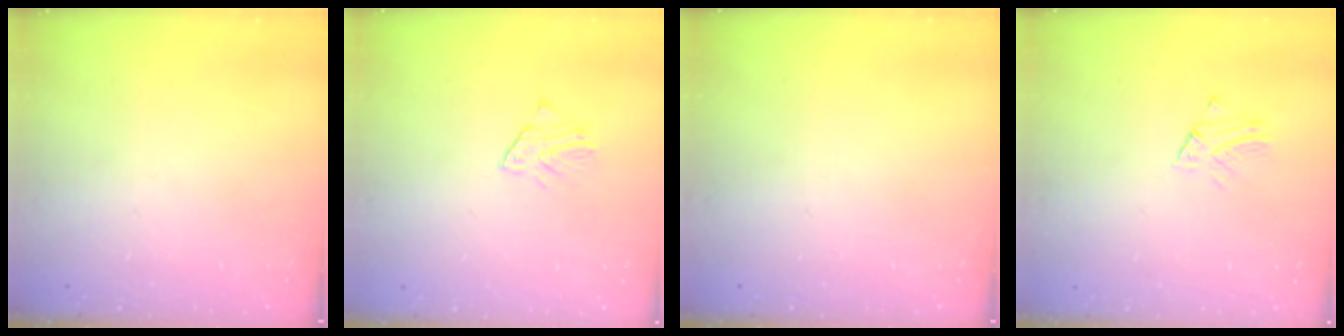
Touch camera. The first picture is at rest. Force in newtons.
{"total": 2.3, "press": 2.3, "slide": 0.1}
{"total": 0.0}
{"total": 1.4, "press": 1.4, "slide": 0.0}